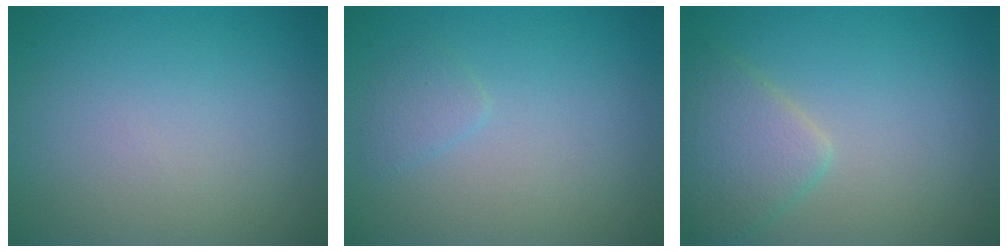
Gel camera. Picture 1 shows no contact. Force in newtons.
{"total": 1.1, "press": 1.1, "slide": 0.1}
{"total": 3.4, "press": 3.4, "slide": 0.1}